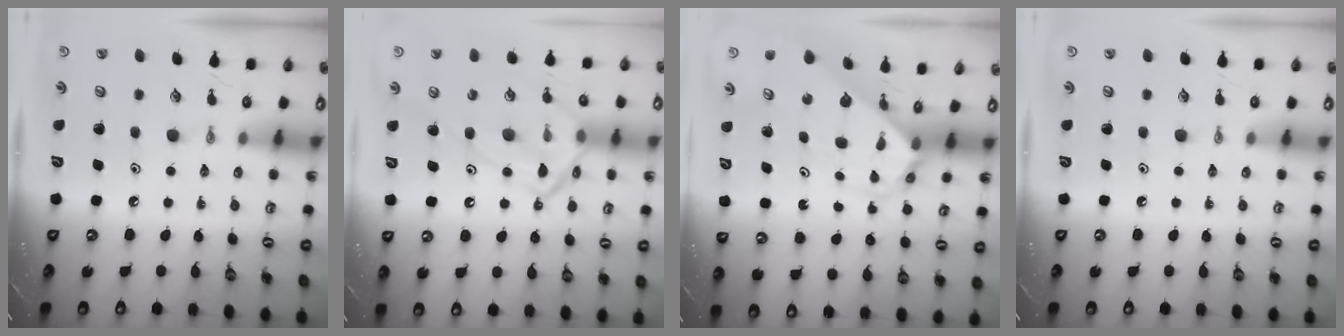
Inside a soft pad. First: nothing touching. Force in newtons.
{"total": 14.0, "press": 14.0, "slide": 1.0}
{"total": 2.7, "press": 2.7, "slide": 0.2}
{"total": 0.0}